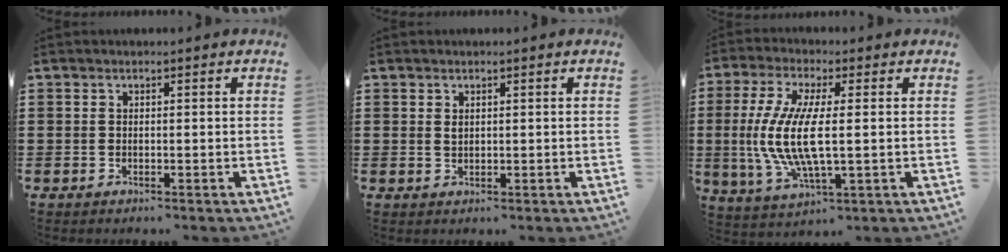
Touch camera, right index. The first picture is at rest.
{"total": 0.9, "force": [0.4, 0.5, 0.7], "torque": [-0.016, 0.000, 0.008]}
{"total": 10.2, "force": [-0.4, 2.8, 9.8], "torque": [-0.230, -0.021, -0.018]}